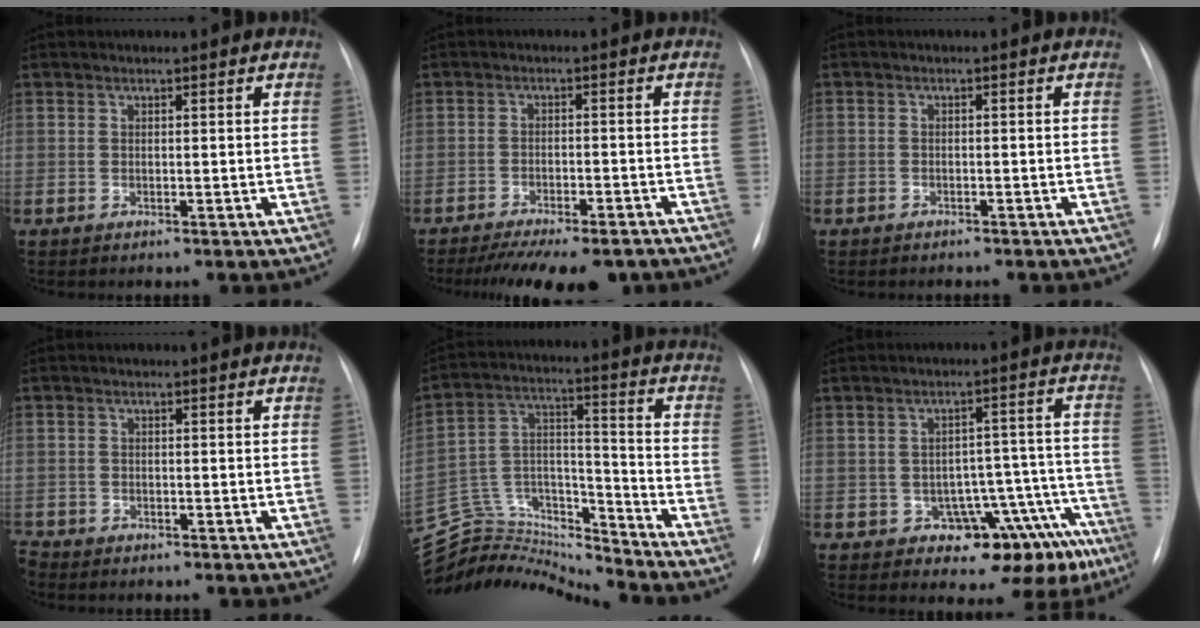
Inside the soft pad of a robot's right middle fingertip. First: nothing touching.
{"total": 13.9, "force": [-11.6, 3.9, 6.6], "torque": [-0.103, -0.008, -0.157]}
{"total": 2.3, "force": [-1.9, 1.1, 0.6], "torque": [-0.013, 0.002, -0.022]}
{"total": 4.2, "force": [-3.6, 1.9, 1.1], "torque": [-0.016, -0.001, -0.055]}
{"total": 17.0, "force": [-16.9, 1.6, 0.7], "torque": [-0.015, 0.070, -0.293]}
{"total": 11.8, "force": [-7.4, 6.7, 6.2], "torque": [-0.038, 0.061, -0.095]}